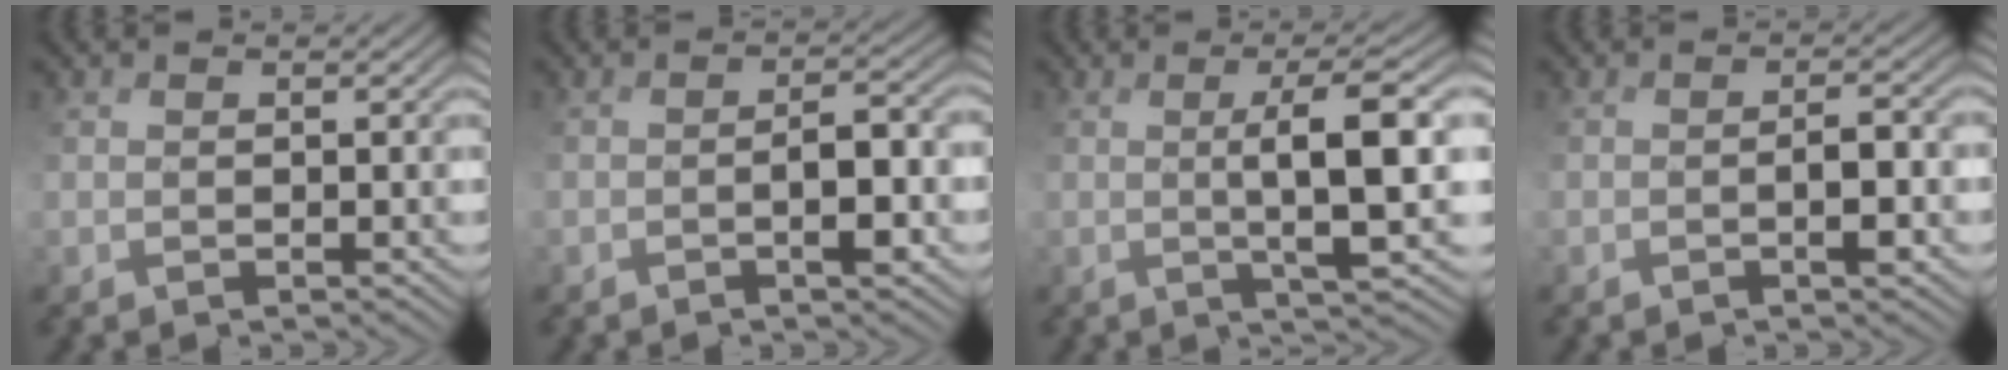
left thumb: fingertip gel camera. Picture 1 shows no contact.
{"total": 3.9, "force": [-1.6, 1.2, 3.3], "torque": [-0.043, 0.009, -0.023]}
{"total": 6.0, "force": [0.8, 0.2, 5.9], "torque": [-0.096, 0.016, 0.017]}
{"total": 3.1, "force": [-1.2, 0.8, 2.8], "torque": [-0.039, 0.007, -0.017]}